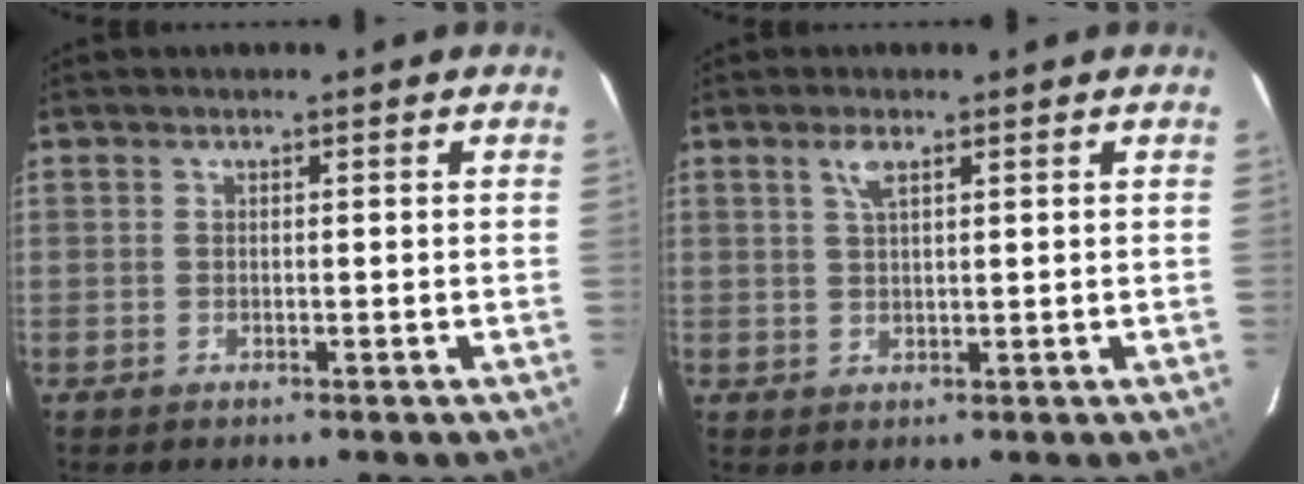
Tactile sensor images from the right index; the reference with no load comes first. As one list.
[{"total": 2.6, "force": [1.4, 0.8, 2.0], "torque": [-0.038, 0.004, 0.028]}]